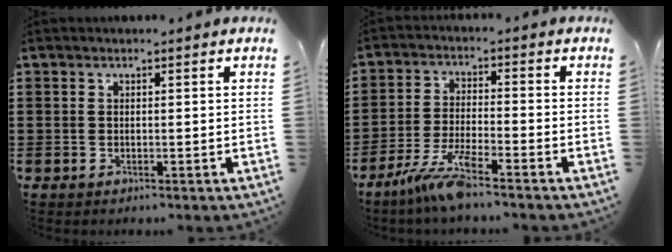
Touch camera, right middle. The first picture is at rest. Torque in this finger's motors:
{"motor_torque": [2.14, 0.00, 0.16, 0.18]}